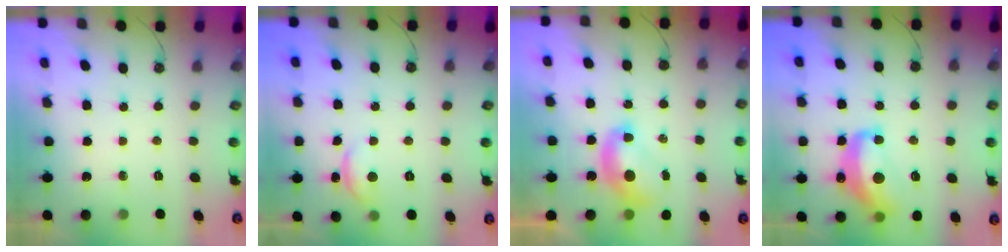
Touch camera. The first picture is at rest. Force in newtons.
{"total": 1.0, "press": 0.7, "slide": 0.7}
{"total": 2.0, "press": 2.0, "slide": 0.2}
{"total": 8.8, "press": 8.8, "slide": 0.8}